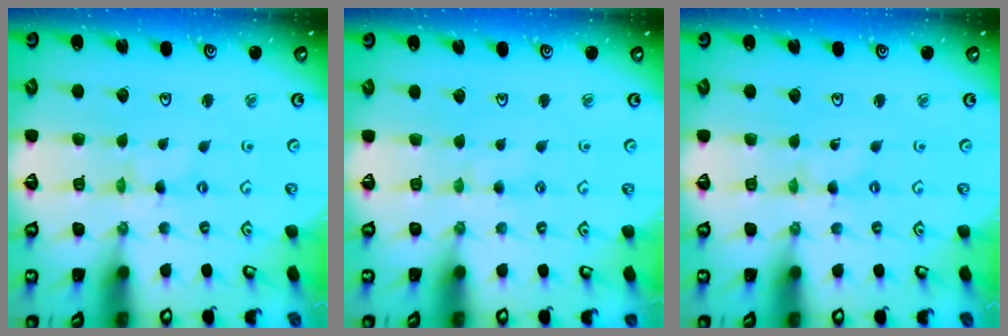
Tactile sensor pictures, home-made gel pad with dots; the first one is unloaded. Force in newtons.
{"total": 2.2, "press": 2.2, "slide": 0.4}
{"total": 0.0}